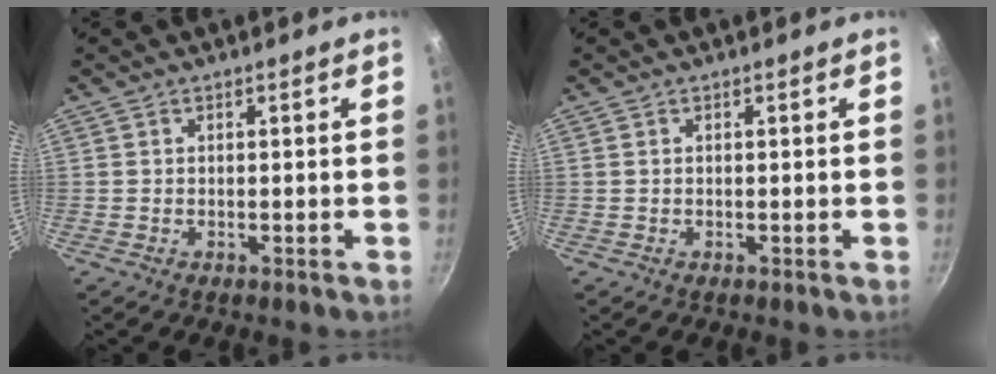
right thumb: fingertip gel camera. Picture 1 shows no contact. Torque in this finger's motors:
{"motor_torque": [-0.44, -0.22, 0.37, 0.16, -0.02]}